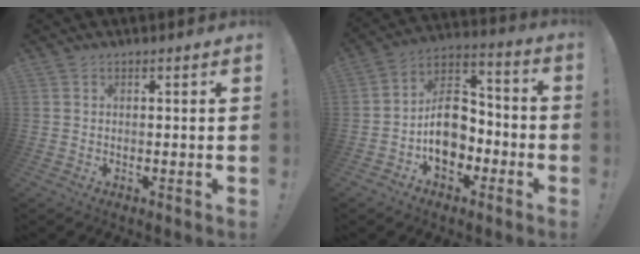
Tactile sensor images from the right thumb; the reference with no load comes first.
{"total": 14.3, "force": [-3.4, 10.8, 8.8], "torque": [-0.130, 0.027, -0.053]}